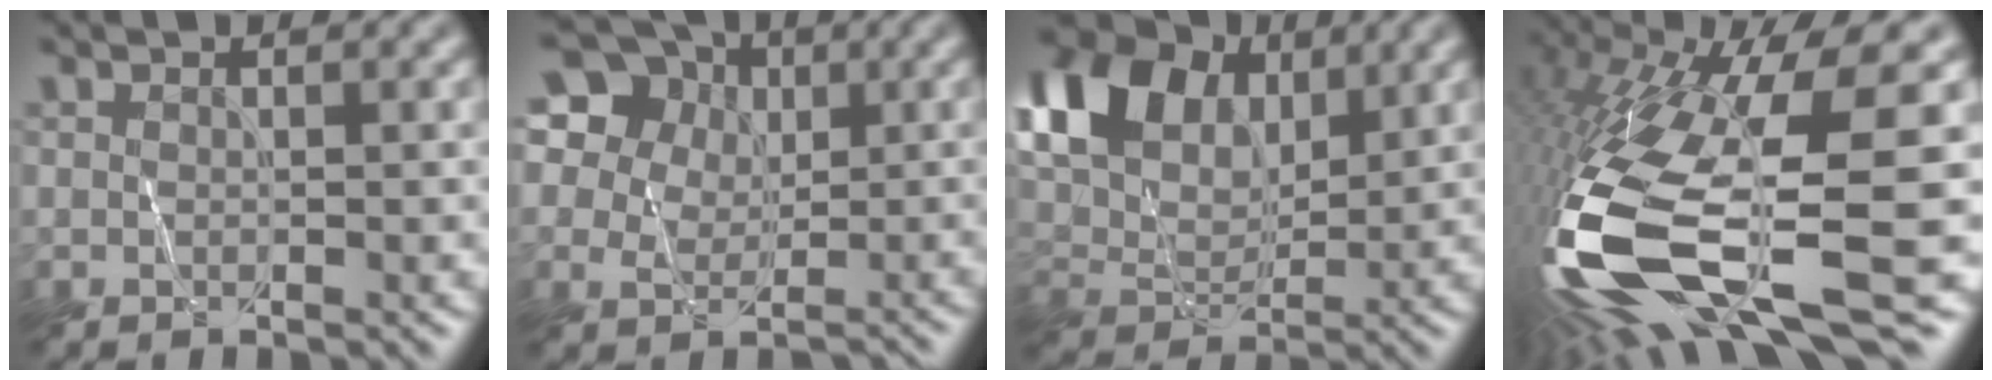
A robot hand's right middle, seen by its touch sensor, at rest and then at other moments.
{"total": 13.7, "force": [6.3, 11.0, 5.3], "torque": [-0.147, 0.059, 0.115]}
{"total": 14.4, "force": [6.6, 9.2, 9.0], "torque": [-0.215, 0.042, 0.106]}
{"total": 17.1, "force": [-4.6, 5.0, 15.7], "torque": [-0.336, -0.038, -0.069]}